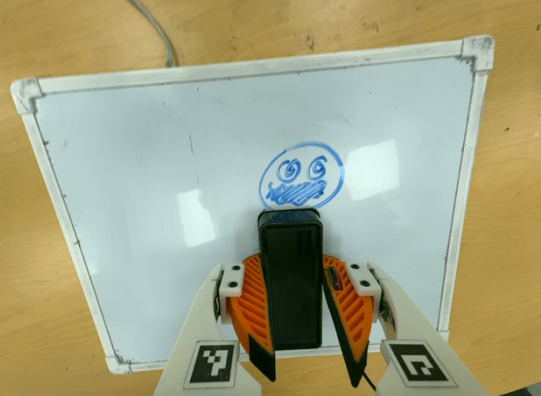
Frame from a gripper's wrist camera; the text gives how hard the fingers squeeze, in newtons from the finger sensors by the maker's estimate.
{"total": 12.8, "left": 13.9, "right": 11.8}